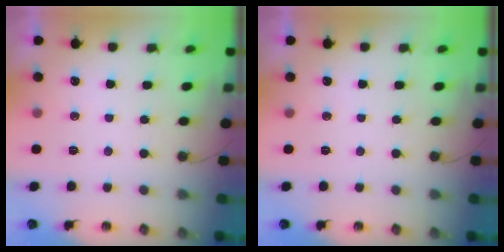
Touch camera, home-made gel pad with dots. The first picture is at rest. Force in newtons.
{"total": 0.0}